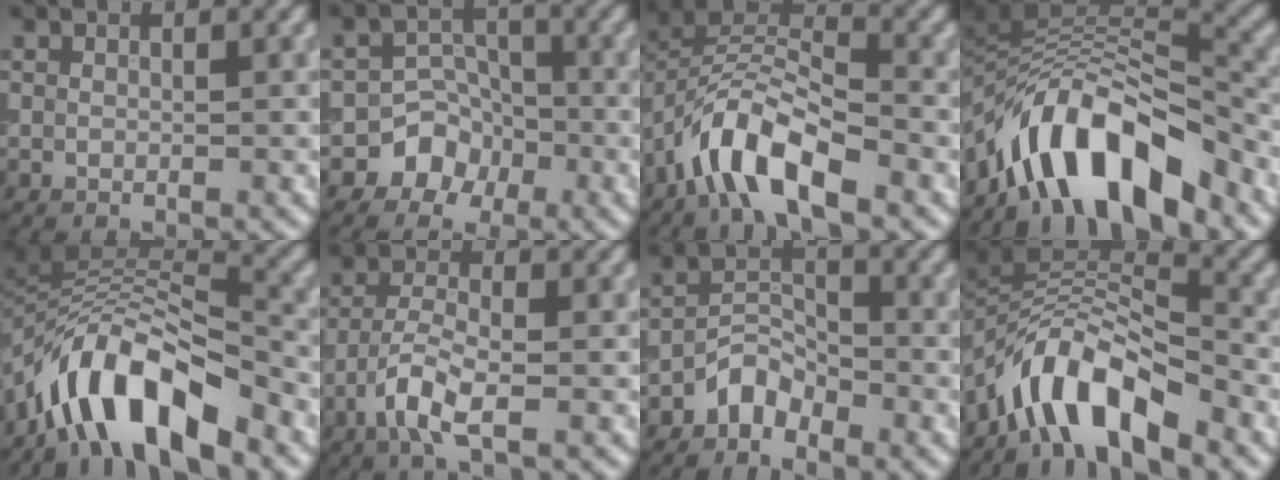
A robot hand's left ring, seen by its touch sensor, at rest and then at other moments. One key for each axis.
{"total": 4.0, "fx": -2.2, "fy": 3.3, "fz": 0.7, "tx": 0.020, "ty": 0.017, "tz": -0.048}
{"total": 7.0, "fx": -4.3, "fy": 2.6, "fz": 4.9, "tx": -0.085, "ty": 0.009, "tz": -0.089}
{"total": 10.2, "fx": -7.0, "fy": 3.7, "fz": 6.5, "tx": -0.088, "ty": 0.014, "tz": -0.131}
{"total": 9.2, "fx": -6.3, "fy": 3.3, "fz": 5.9, "tx": -0.083, "ty": 0.009, "tz": -0.124}
{"total": 3.7, "fx": -2.0, "fy": 1.0, "fz": 3.0, "tx": -0.069, "ty": 0.002, "tz": -0.048}
{"total": 2.8, "fx": -2.2, "fy": 1.5, "fz": 1.0, "tx": -0.013, "ty": 0.013, "tz": -0.046}
{"total": 7.3, "fx": -5.2, "fy": 2.5, "fz": 4.5, "tx": -0.062, "ty": 0.008, "tz": -0.104}